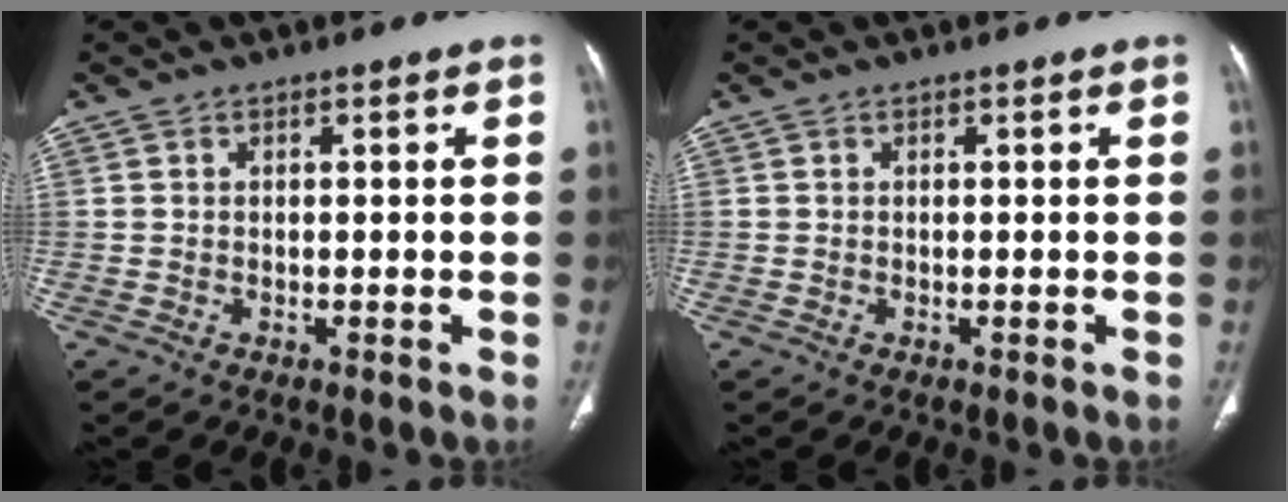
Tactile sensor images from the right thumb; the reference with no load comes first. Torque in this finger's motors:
{"motor_torque": [0.00, 0.00, 0.15, -0.15, 0.00]}